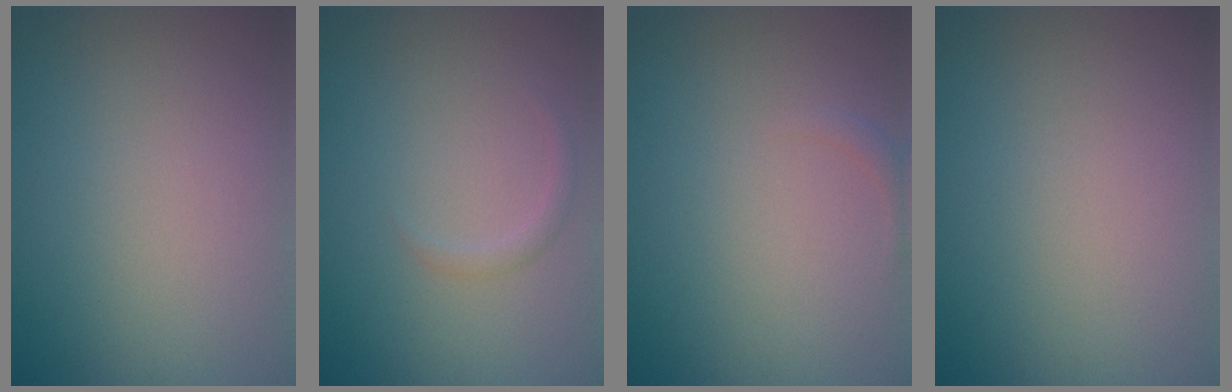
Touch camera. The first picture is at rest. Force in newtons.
{"total": 0.9, "press": 0.9, "slide": 0.0}
{"total": 0.8, "press": 0.8, "slide": 0.1}
{"total": 0.0}